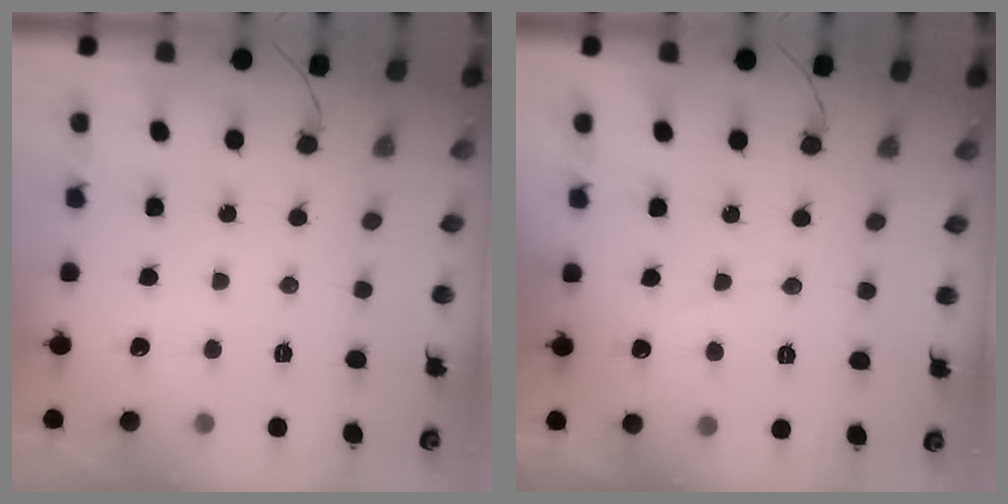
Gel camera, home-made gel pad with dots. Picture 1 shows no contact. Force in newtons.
{"total": 2.5, "press": 2.5, "slide": 0.2}